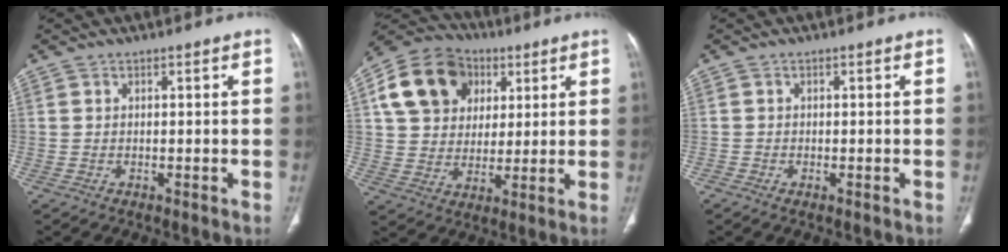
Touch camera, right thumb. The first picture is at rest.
{"total": 16.4, "force": [5.8, 12.9, 8.3], "torque": [-0.132, 0.007, 0.099]}
{"total": 0.7, "force": [-0.5, 0.3, 0.4], "torque": [-0.010, -0.002, -0.011]}